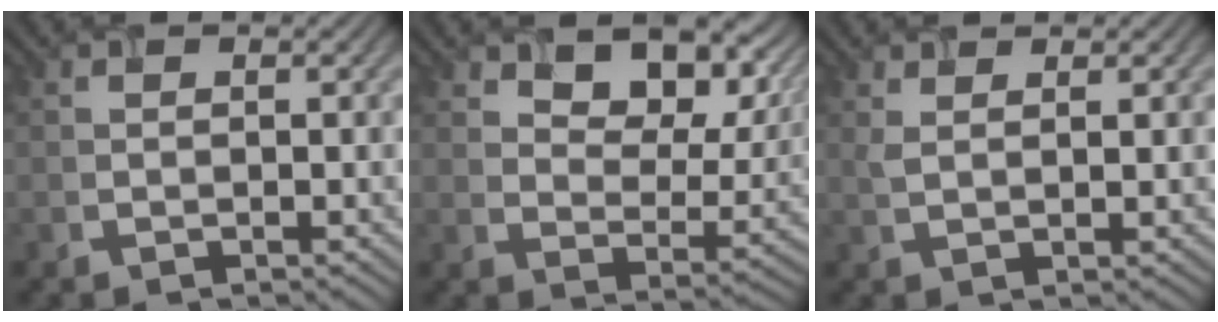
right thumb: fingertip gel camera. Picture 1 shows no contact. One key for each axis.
{"total": 10.1, "fx": 5.8, "fy": 5.2, "fz": 6.5, "tx": -0.118, "ty": -0.011, "tz": 0.107}
{"total": 1.6, "fx": 1.1, "fy": 0.4, "fz": 1.1, "tx": -0.022, "ty": 0.000, "tz": 0.028}